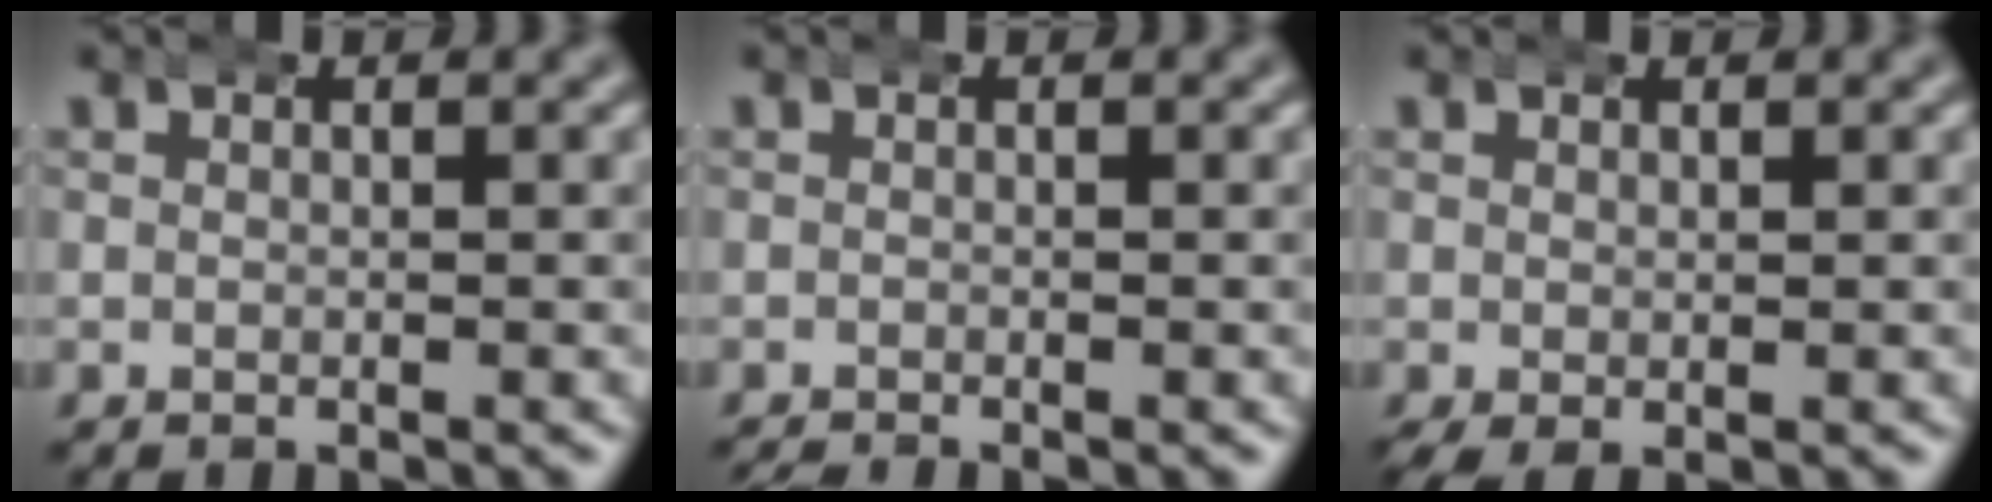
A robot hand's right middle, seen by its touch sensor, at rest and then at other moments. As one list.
[{"total": 1.1, "force": [-1.1, -0.1, 0.1], "torque": [-0.005, -0.009, -0.014]}, {"total": 1.7, "force": [-0.8, 0.7, 1.3], "torque": [-0.025, -0.015, -0.002]}]